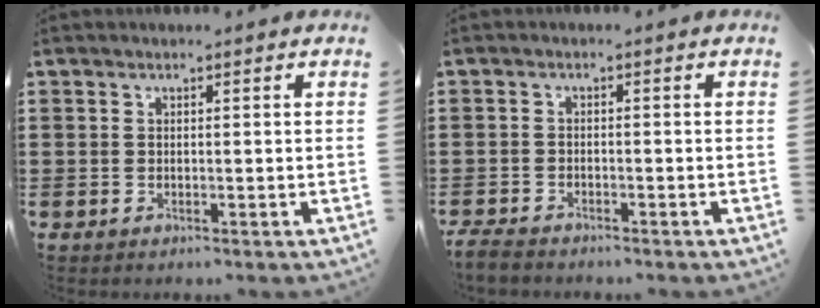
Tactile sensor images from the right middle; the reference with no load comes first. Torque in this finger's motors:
{"motor_torque": [0.97, -0.29, 0.32, 0.13]}